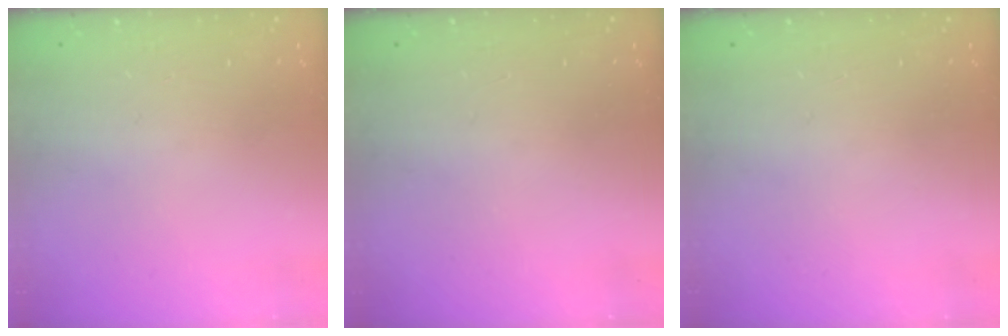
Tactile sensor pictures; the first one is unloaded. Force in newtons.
{"total": 1.0, "press": 0.0, "slide": 1.0}
{"total": 0.0}